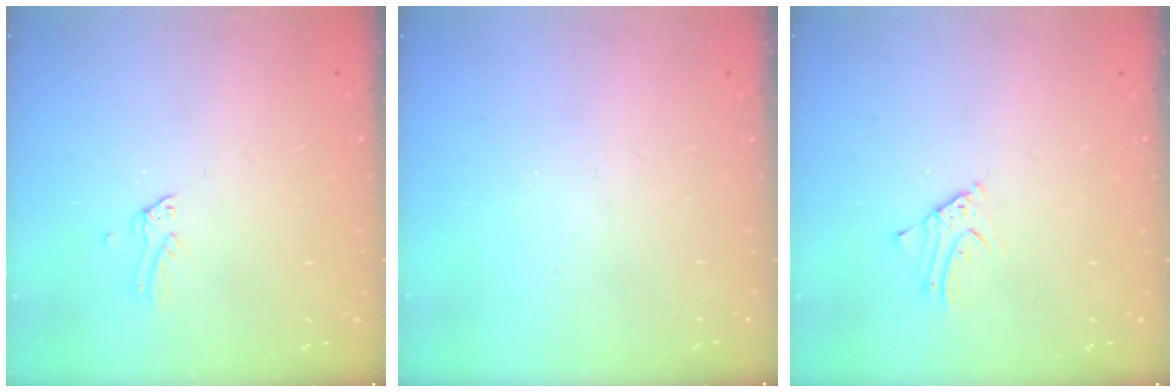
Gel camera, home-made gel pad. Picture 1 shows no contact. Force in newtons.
{"total": 0.0}
{"total": 2.3, "press": 2.3, "slide": 0.1}